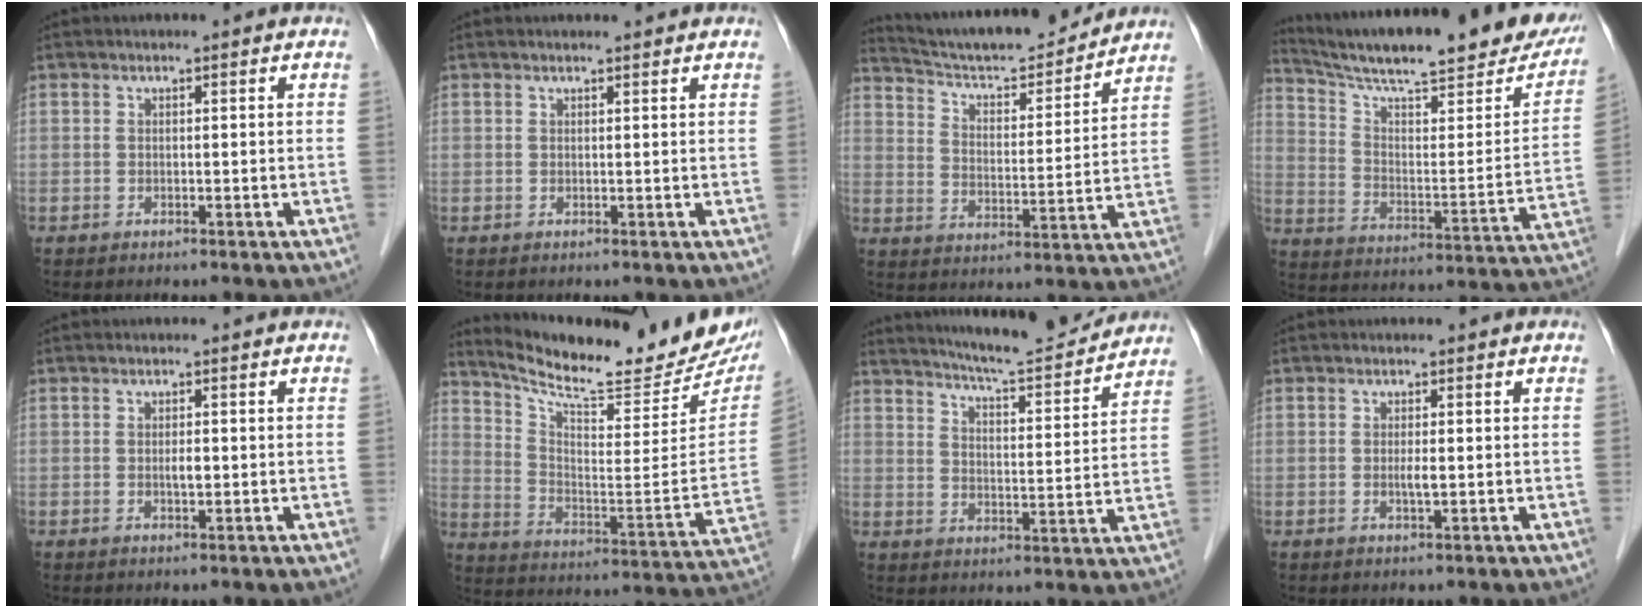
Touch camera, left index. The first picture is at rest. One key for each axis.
{"total": 1.5, "fx": 1.5, "fy": 0.0, "fz": 0.2, "tx": -0.008, "ty": 0.004, "tz": 0.021}
{"total": 16.6, "fx": 15.7, "fy": 1.5, "fz": 5.1, "tx": -0.088, "ty": -0.005, "tz": 0.243}
{"total": 27.8, "fx": 23.5, "fy": 4.2, "fz": 14.3, "tx": -0.224, "ty": -0.041, "tz": 0.321}
{"total": 1.2, "fx": 0.0, "fy": 0.4, "fz": 1.1, "tx": -0.021, "ty": -0.001, "tz": 0.001}
{"total": 22.1, "fx": 20.2, "fy": 2.2, "fz": 8.7, "tx": -0.148, "ty": -0.076, "tz": 0.287}
{"total": 13.9, "fx": 13.2, "fy": 0.6, "fz": 4.5, "tx": -0.074, "ty": -0.005, "tz": 0.187}
{"total": 1.4, "fx": 0.0, "fy": 0.1, "fz": 1.4, "tx": -0.028, "ty": -0.001, "tz": 0.000}